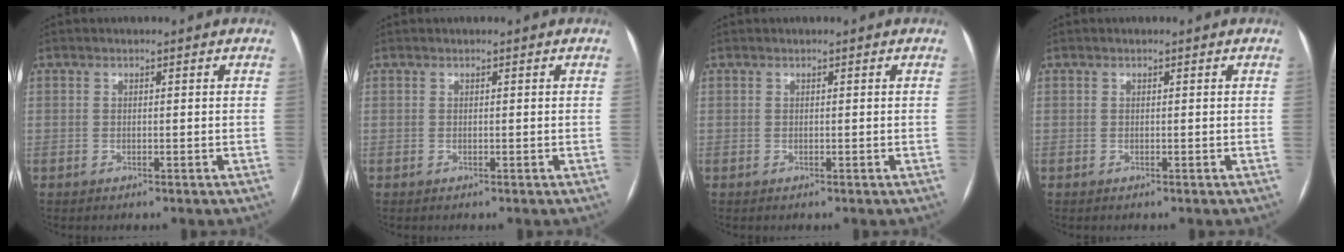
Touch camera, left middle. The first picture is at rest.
{"total": 0.0}
{"total": 0.0}
{"total": 0.0}